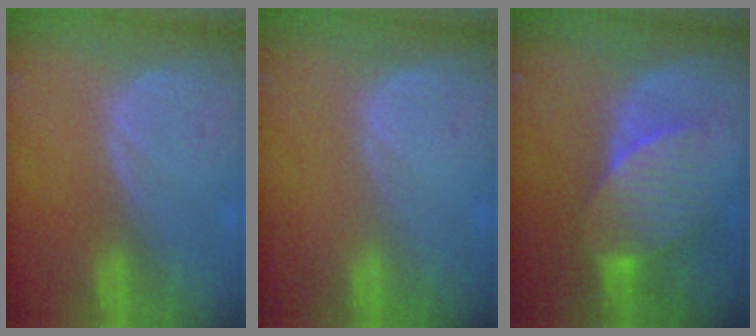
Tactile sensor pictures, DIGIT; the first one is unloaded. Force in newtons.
{"total": 0.0}
{"total": 7.3, "press": 7.1, "slide": 1.6}